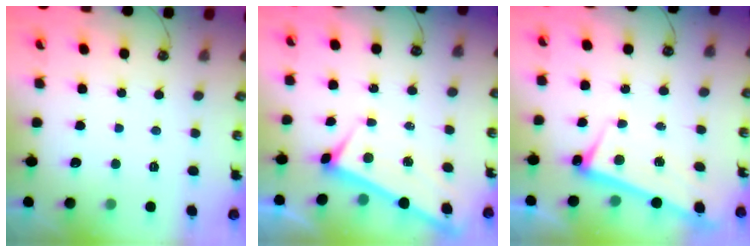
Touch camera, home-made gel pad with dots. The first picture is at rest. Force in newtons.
{"total": 1.1, "press": 1.0, "slide": 0.3}
{"total": 2.6, "press": 2.5, "slide": 0.7}